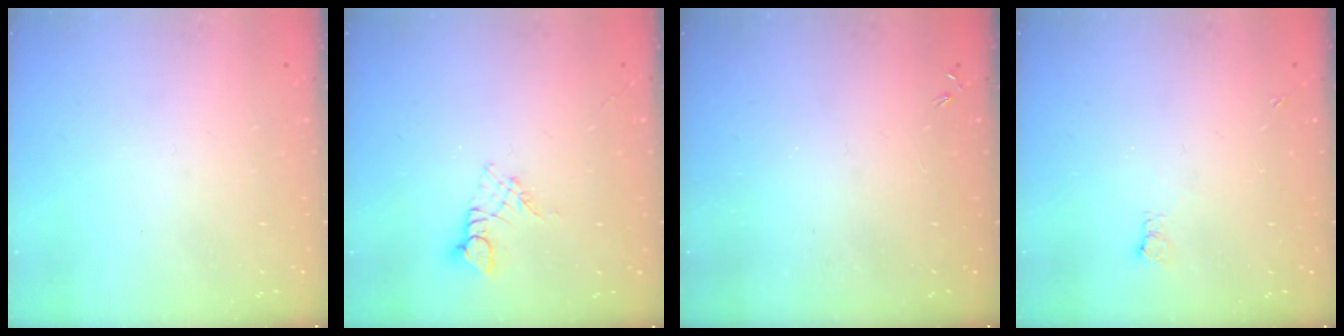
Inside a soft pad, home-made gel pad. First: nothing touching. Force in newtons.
{"total": 2.8, "press": 2.7, "slide": 0.3}
{"total": 0.0}
{"total": 2.9, "press": 2.9, "slide": 0.5}